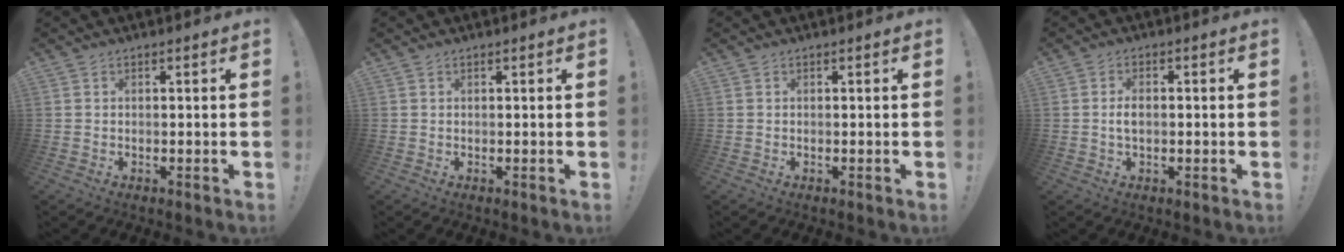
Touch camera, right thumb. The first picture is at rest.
{"total": 0.0}
{"total": 0.0}
{"total": 2.9, "force": [0.0, 1.4, 2.5], "torque": [-0.039, 0.004, -0.002]}